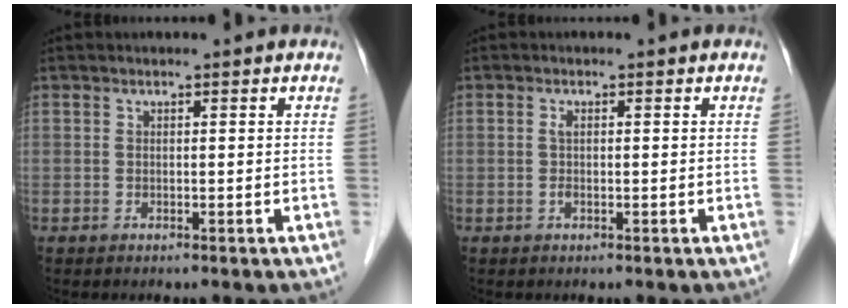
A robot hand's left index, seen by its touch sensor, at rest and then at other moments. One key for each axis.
{"total": 1.3, "fx": 0.0, "fy": 0.4, "fz": 1.2, "tx": -0.028, "ty": 0.001, "tz": 0.000}